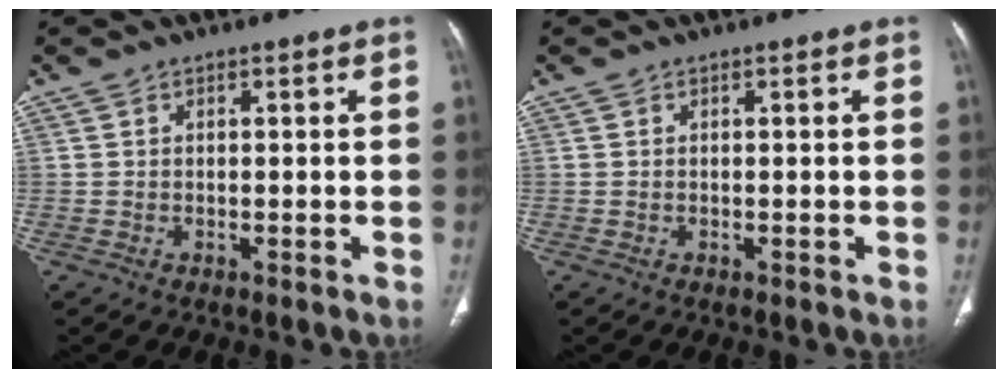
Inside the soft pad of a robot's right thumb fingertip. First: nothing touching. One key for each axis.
{"total": 0.0}